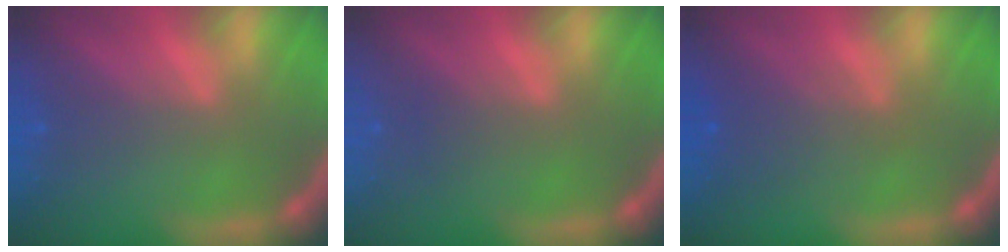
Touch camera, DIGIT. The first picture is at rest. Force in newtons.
{"total": 1.0}
{"total": 3.0}